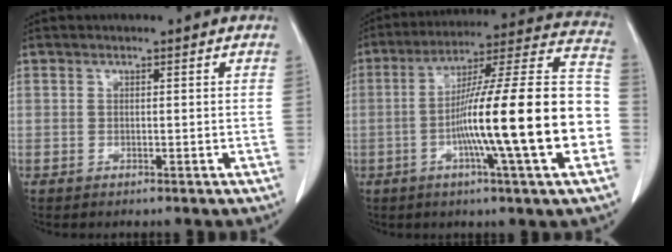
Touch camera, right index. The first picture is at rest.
{"total": 22.9, "force": [-5.0, 0.3, 22.3], "torque": [-0.302, 0.011, -0.089]}